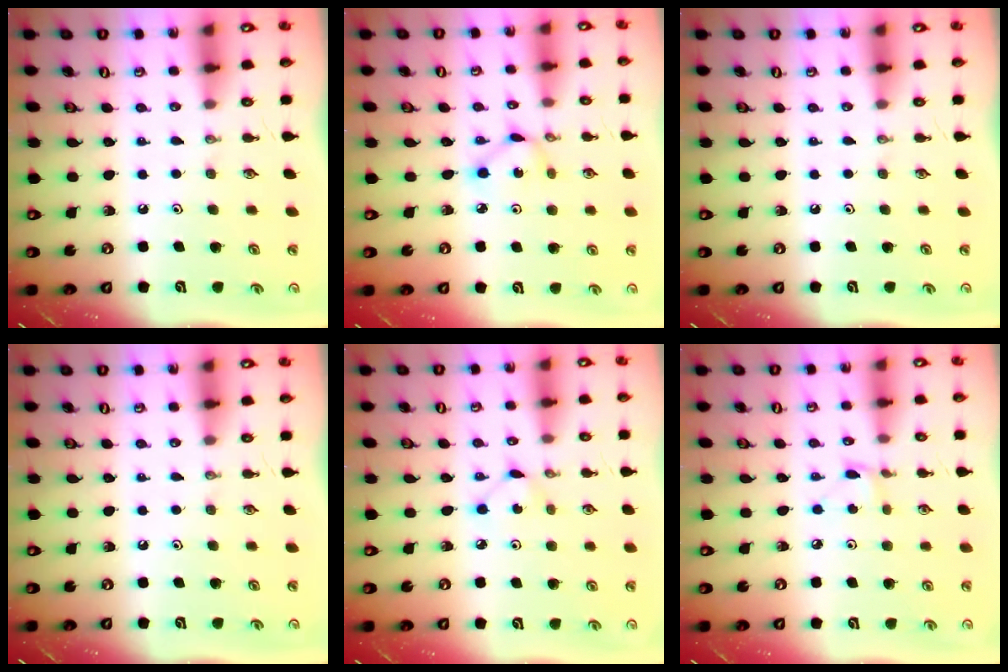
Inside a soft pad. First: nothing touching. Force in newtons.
{"total": 2.8, "press": 2.8, "slide": 0.1}
{"total": 0.0}
{"total": 0.0}
{"total": 2.9, "press": 2.9, "slide": 0.4}
{"total": 2.1, "press": 2.1, "slide": 0.3}